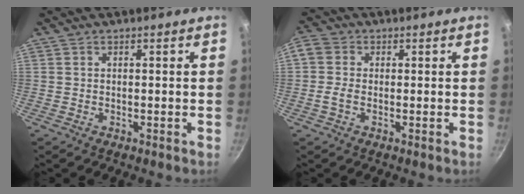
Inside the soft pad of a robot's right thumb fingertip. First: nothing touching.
{"total": 4.2, "force": [-0.5, 3.1, 2.7], "torque": [-0.058, 0.011, -0.023]}